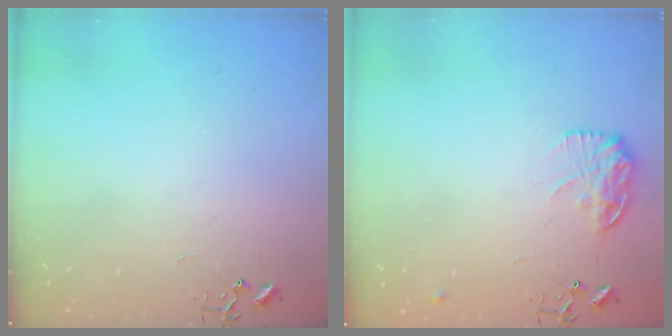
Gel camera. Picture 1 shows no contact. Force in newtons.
{"total": 12.3, "press": 12.3, "slide": 0.5}